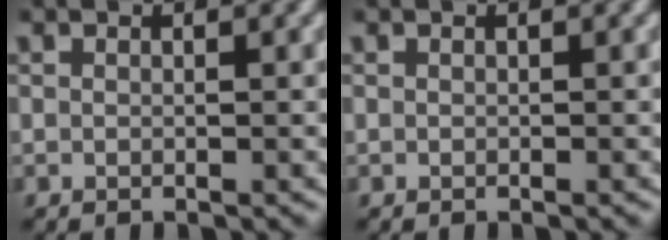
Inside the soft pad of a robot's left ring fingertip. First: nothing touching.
{"total": 0.0}